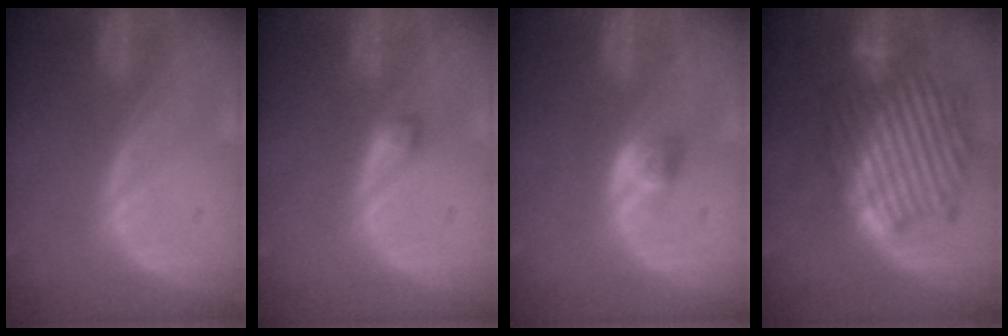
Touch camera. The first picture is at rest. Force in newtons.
{"total": 1.5, "press": 1.4, "slide": 0.2}
{"total": 2.7, "press": 2.4, "slide": 1.2}
{"total": 11.7, "press": 11.7, "slide": 0.8}